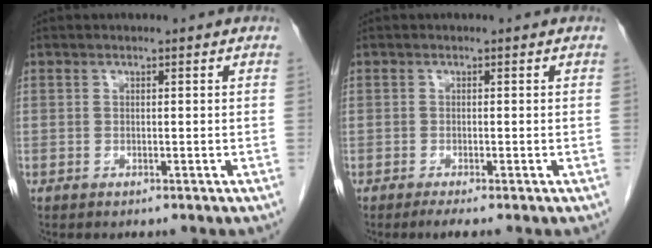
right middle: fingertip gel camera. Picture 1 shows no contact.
{"total": 1.5, "force": [-1.1, -0.3, 1.0], "torque": [-0.023, -0.006, -0.021]}